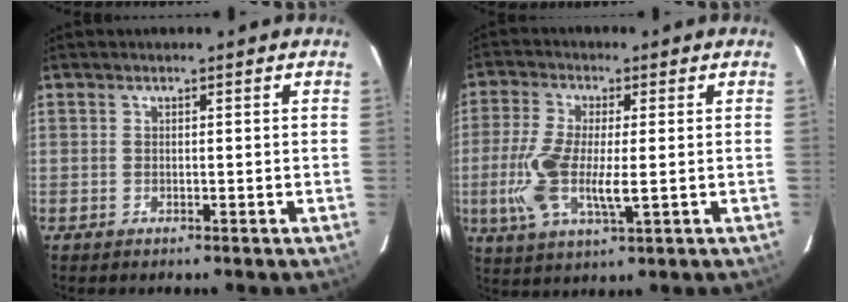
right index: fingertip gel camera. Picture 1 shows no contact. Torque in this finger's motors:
{"motor_torque": [0.36, -0.09, 0.61, 0.13]}